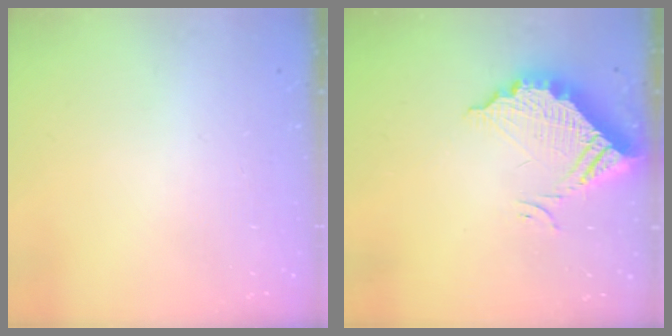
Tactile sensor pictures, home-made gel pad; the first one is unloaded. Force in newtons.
{"total": 11.0, "press": 11.0, "slide": 0.8}